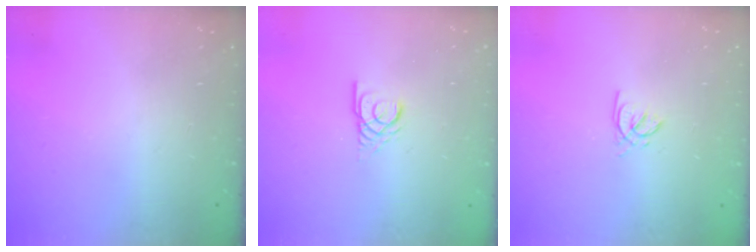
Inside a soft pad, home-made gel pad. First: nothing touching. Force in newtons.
{"total": 3.1, "press": 3.1, "slide": 0.1}
{"total": 1.5, "press": 1.5, "slide": 0.2}